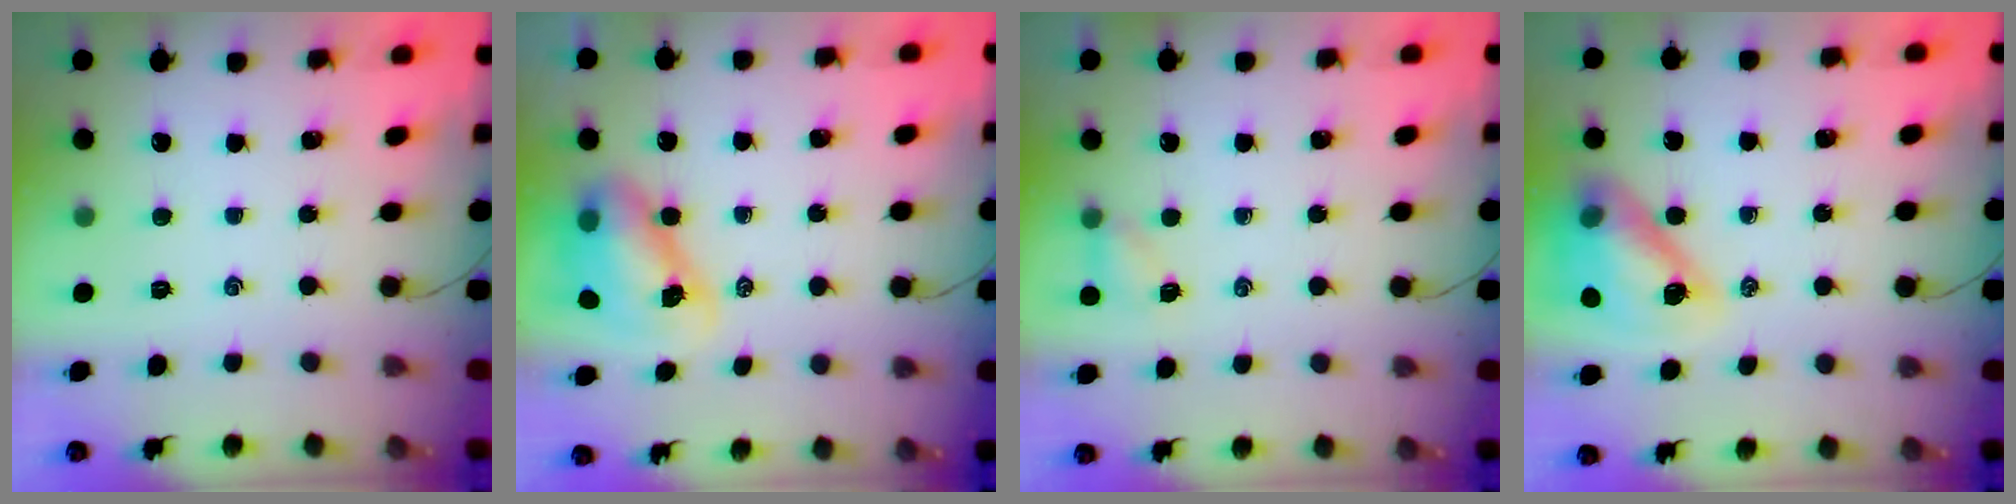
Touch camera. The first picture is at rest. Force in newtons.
{"total": 8.9, "press": 8.7, "slide": 1.8}
{"total": 4.2, "press": 3.9, "slide": 1.4}
{"total": 13.9, "press": 13.4, "slide": 3.8}